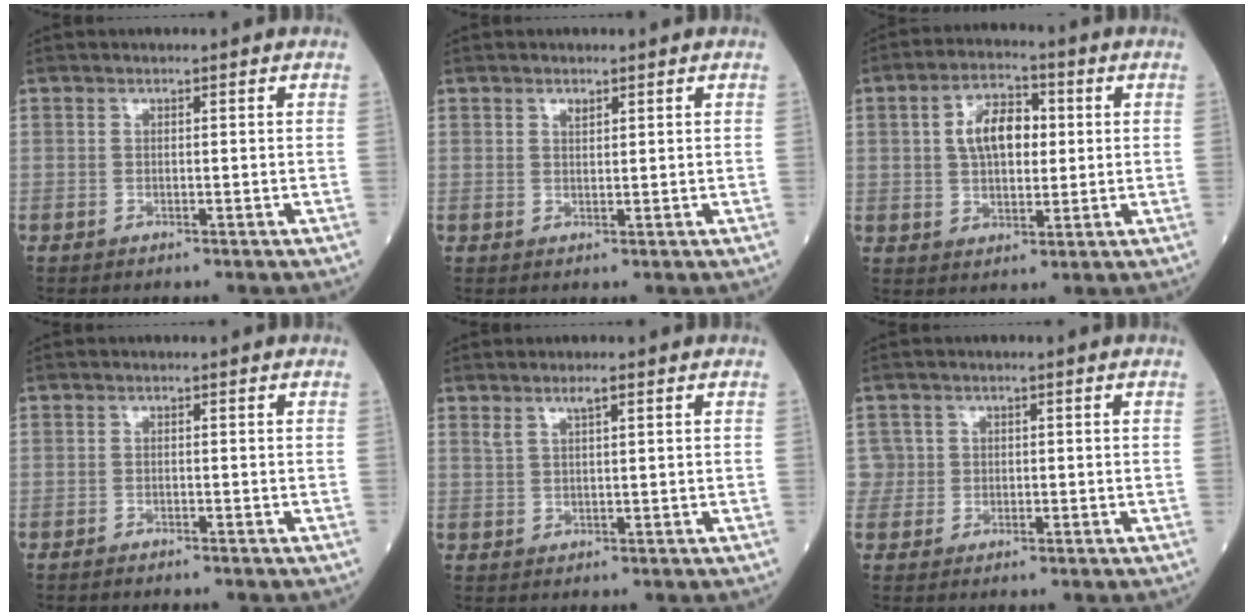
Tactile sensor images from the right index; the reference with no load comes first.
{"total": 1.0, "force": [0.7, 0.5, 0.5], "torque": [-0.011, -0.002, 0.013]}
{"total": 8.3, "force": [1.5, 4.4, 6.9], "torque": [-0.126, 0.019, 0.026]}
{"total": 1.2, "force": [-1.1, 0.1, 0.3], "torque": [-0.007, -0.001, -0.015]}
{"total": 2.0, "force": [1.3, 0.2, 1.5], "torque": [-0.034, 0.004, 0.028]}
{"total": 2.3, "force": [0.1, 2.3, -0.3], "torque": [0.022, 0.009, -0.003]}